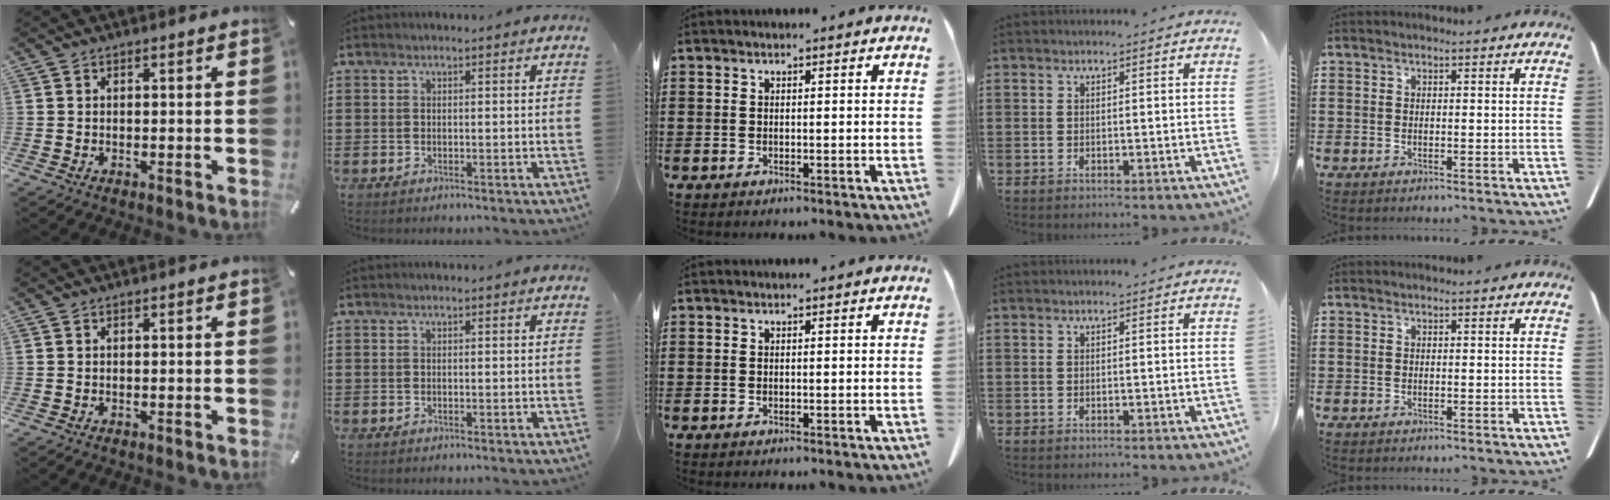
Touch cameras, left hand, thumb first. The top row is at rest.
{}